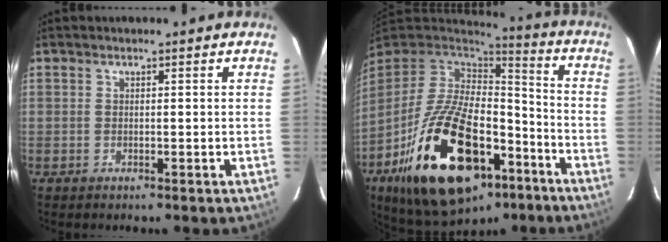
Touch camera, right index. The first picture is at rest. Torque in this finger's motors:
{"motor_torque": [1.48, -0.66, 1.06, 0.21]}